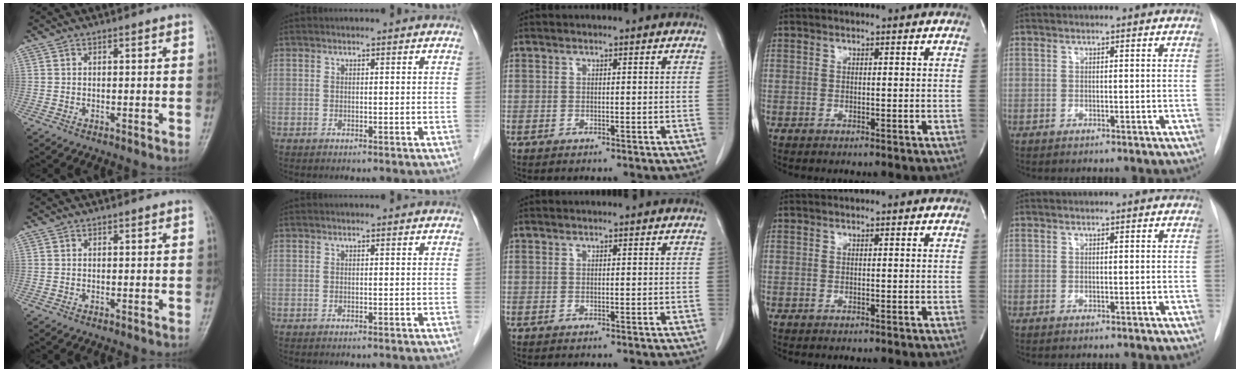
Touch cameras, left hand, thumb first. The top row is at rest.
{}